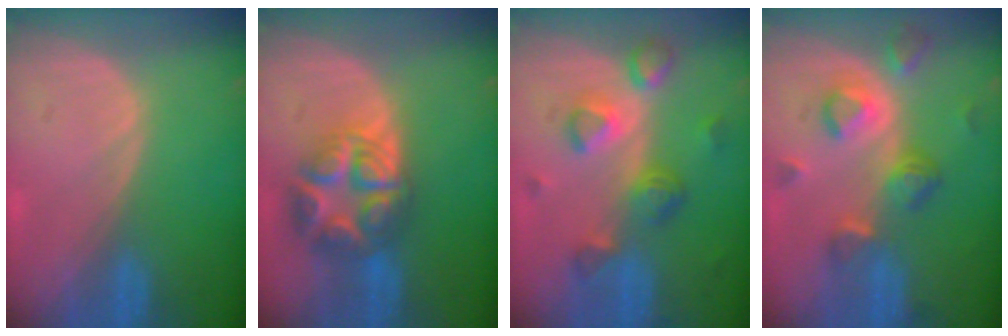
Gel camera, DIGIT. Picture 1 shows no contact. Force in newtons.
{"total": 8.3, "press": 8.3, "slide": 0.4}
{"total": 7.9, "press": 7.0, "slide": 3.6}
{"total": 8.0, "press": 7.1, "slide": 3.7}